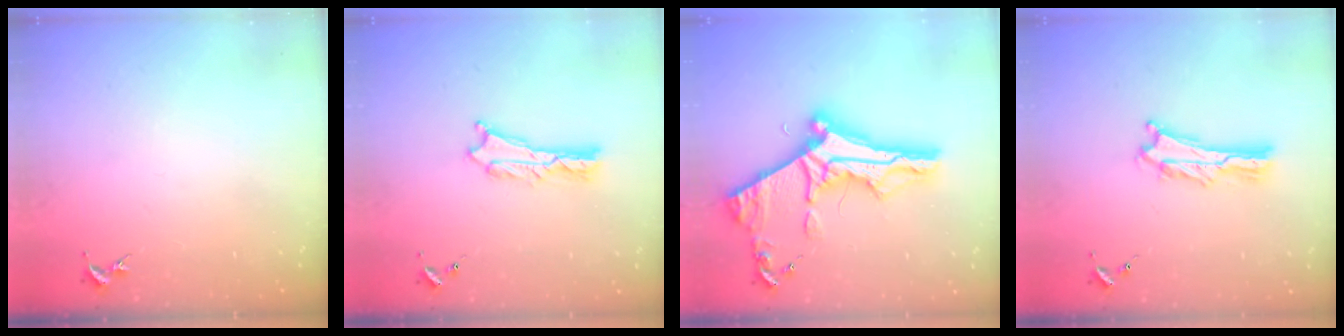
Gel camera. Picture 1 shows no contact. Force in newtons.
{"total": 1.8, "press": 1.7, "slide": 0.2}
{"total": 10.6, "press": 10.5, "slide": 1.3}
{"total": 2.7, "press": 2.7, "slide": 0.3}